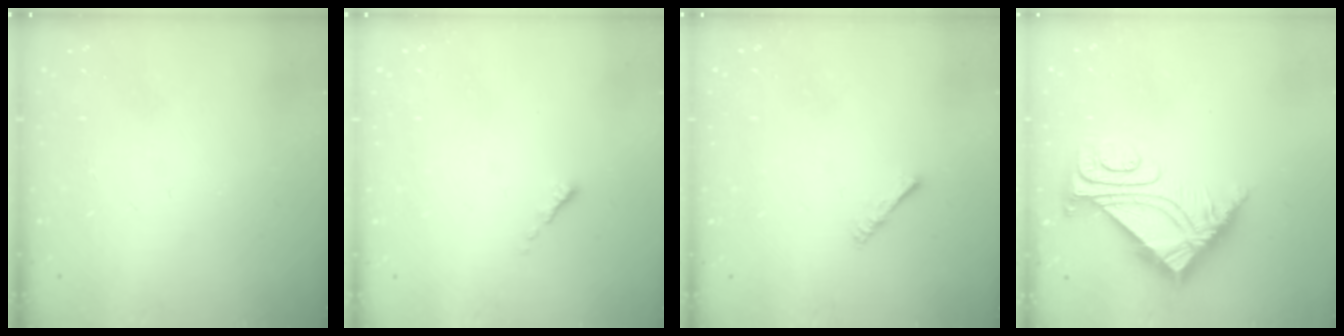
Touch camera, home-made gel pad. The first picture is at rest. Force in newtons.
{"total": 0.6, "press": 0.5, "slide": 0.2}
{"total": 2.2, "press": 2.1, "slide": 0.5}
{"total": 8.0, "press": 8.0, "slide": 1.0}